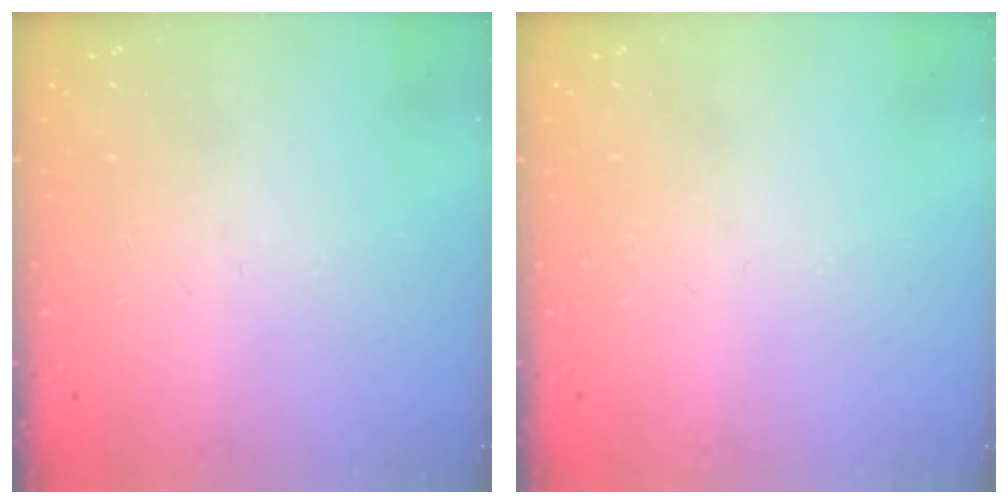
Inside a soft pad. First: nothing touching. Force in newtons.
{"total": 0.0}